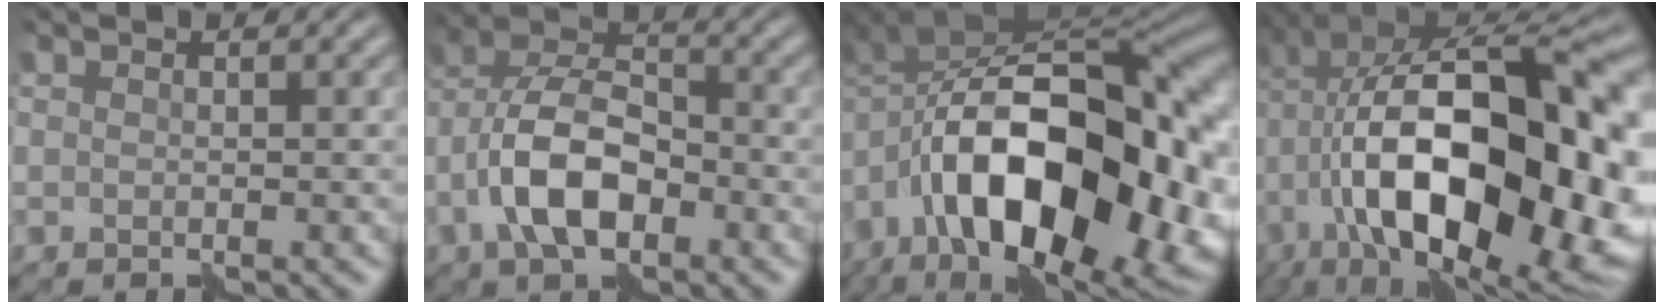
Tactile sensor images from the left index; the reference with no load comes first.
{"total": 8.0, "force": [-3.5, 4.1, 6.0], "torque": [-0.117, 0.015, -0.076]}
{"total": 17.8, "force": [-5.8, 9.2, 14.1], "torque": [-0.212, 0.010, -0.099]}
{"total": 19.4, "force": [-2.6, 8.9, 17.0], "torque": [-0.294, 0.010, -0.048]}